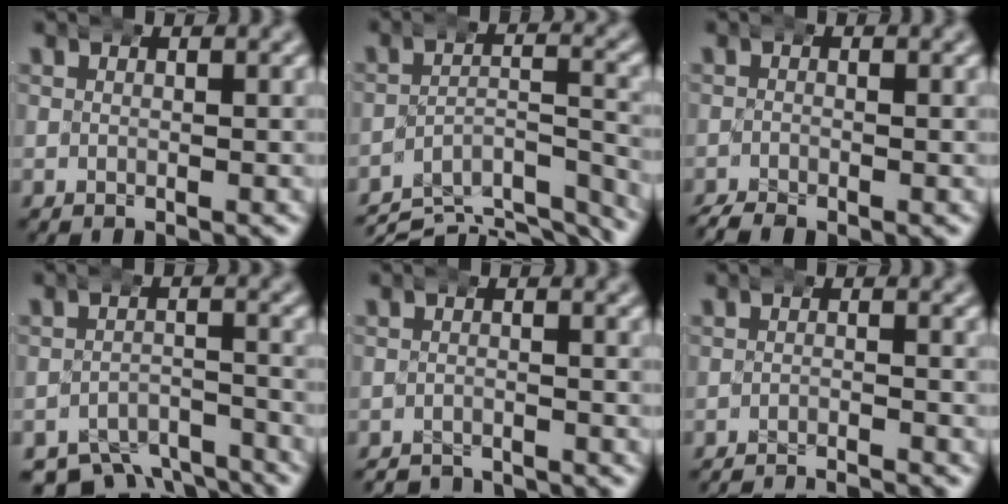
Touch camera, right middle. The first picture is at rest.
{"total": 10.8, "force": [-9.8, 3.4, 3.0], "torque": [-0.028, -0.023, -0.152]}
{"total": 2.7, "force": [-2.2, 1.1, 1.1], "torque": [-0.027, -0.010, -0.034]}
{"total": 7.9, "force": [-6.6, 3.6, 2.3], "torque": [-0.032, -0.026, -0.107]}
{"total": 3.7, "force": [-3.6, 0.5, -0.1], "torque": [-0.003, -0.012, -0.059]}
{"total": 5.9, "force": [-5.8, 0.9, 0.9], "torque": [-0.007, -0.010, -0.092]}